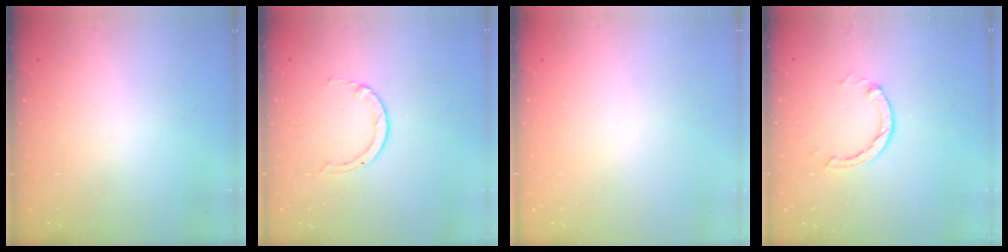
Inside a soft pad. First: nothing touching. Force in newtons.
{"total": 2.0, "press": 2.0, "slide": 0.2}
{"total": 2.6, "press": 2.6, "slide": 0.2}
{"total": 1.3, "press": 1.2, "slide": 0.3}